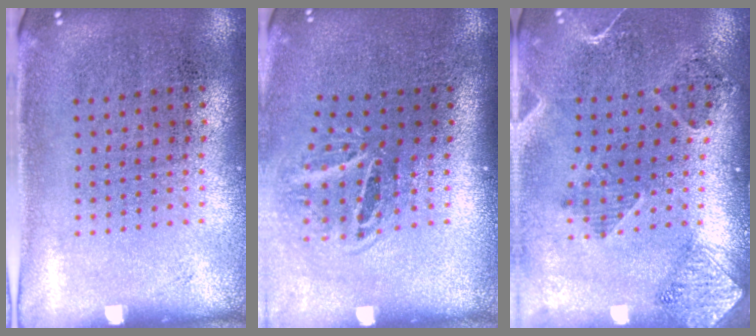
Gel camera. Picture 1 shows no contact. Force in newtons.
{"total": 1.8, "press": 1.2, "slide": 1.4}
{"total": 1.5, "press": 1.4, "slide": 0.5}